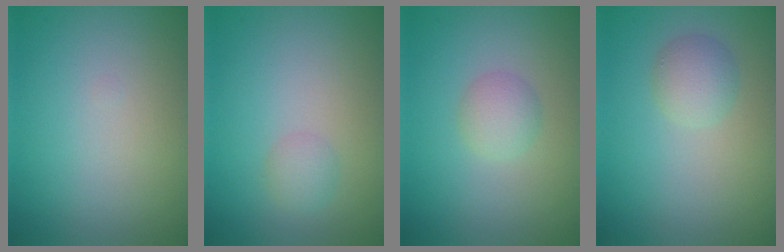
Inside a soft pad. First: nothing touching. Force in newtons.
{"total": 1.3, "press": 1.3, "slide": 0.0}
{"total": 1.9, "press": 1.9, "slide": 0.1}
{"total": 2.2, "press": 2.2, "slide": 0.2}